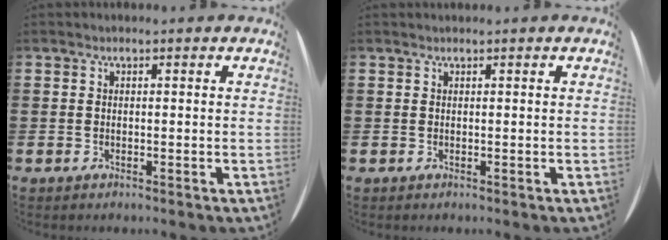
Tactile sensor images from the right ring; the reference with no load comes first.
{"total": 0.0}